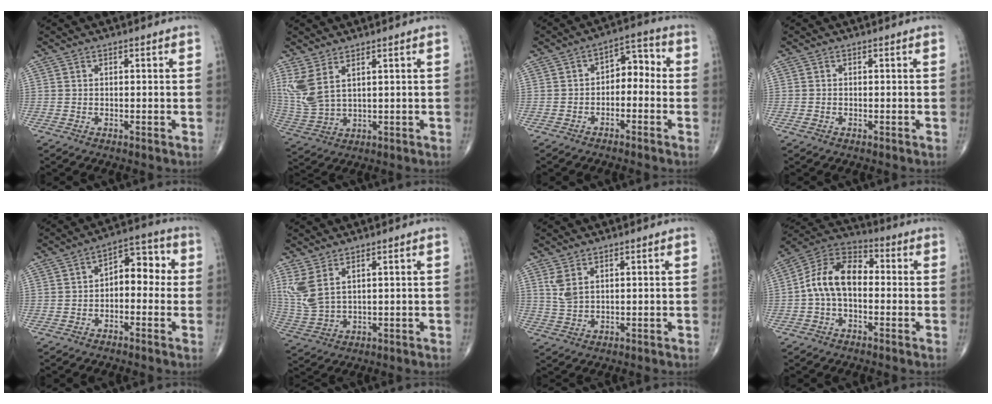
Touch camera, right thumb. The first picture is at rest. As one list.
[{"total": 7.9, "force": [3.8, 3.2, 6.2], "torque": [-0.154, -0.016, 0.090]}, {"total": 6.0, "force": [-1.2, 3.9, 4.4], "torque": [-0.039, 0.043, -0.032]}, {"total": 0.6, "force": [-0.2, 0.4, 0.4], "torque": [-0.012, 0.001, -0.003]}, {"total": 7.7, "force": [-0.3, 4.8, 6.0], "torque": [-0.050, 0.037, -0.020]}, {"total": 6.9, "force": [3.4, 2.8, 5.3], "torque": [-0.132, -0.014, 0.082]}, {"total": 3.5, "force": [1.7, 1.6, 2.5], "torque": [-0.054, -0.003, 0.044]}, {"total": 11.7, "force": [-0.6, 7.4, 9.0], "torque": [-0.152, 0.035, -0.026]}]